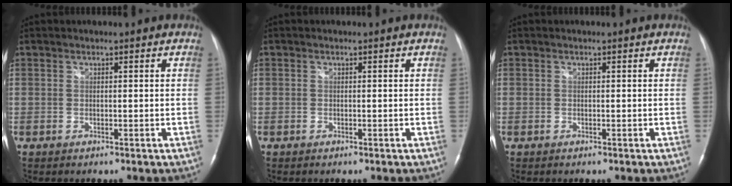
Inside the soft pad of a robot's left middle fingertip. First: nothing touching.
{"total": 0.0}
{"total": 0.0}